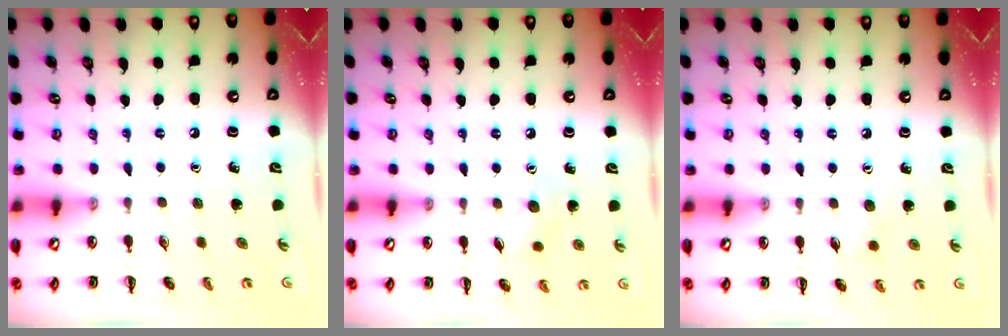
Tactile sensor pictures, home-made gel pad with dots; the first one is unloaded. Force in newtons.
{"total": 6.5, "press": 6.3, "slide": 1.6}
{"total": 4.1, "press": 4.0, "slide": 0.9}